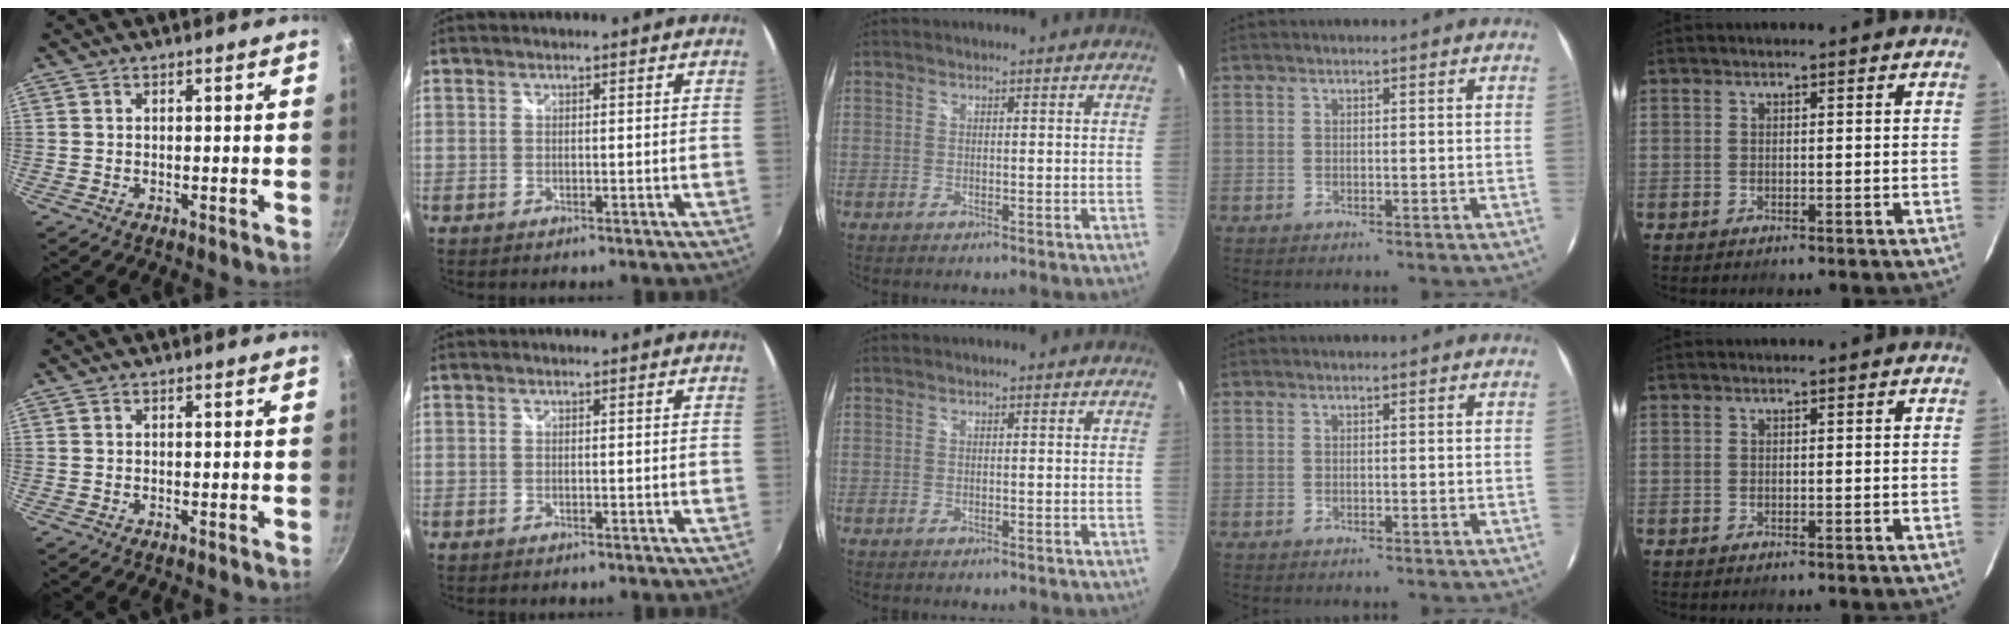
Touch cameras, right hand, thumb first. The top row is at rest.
{}